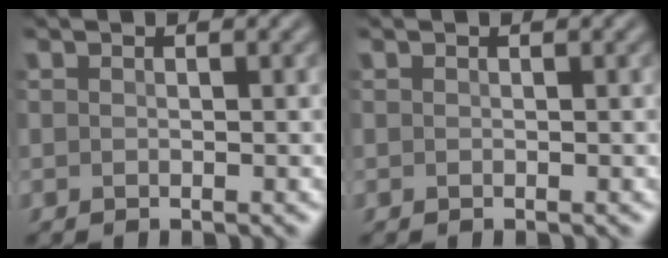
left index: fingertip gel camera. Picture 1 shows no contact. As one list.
[{"total": 0.0}]